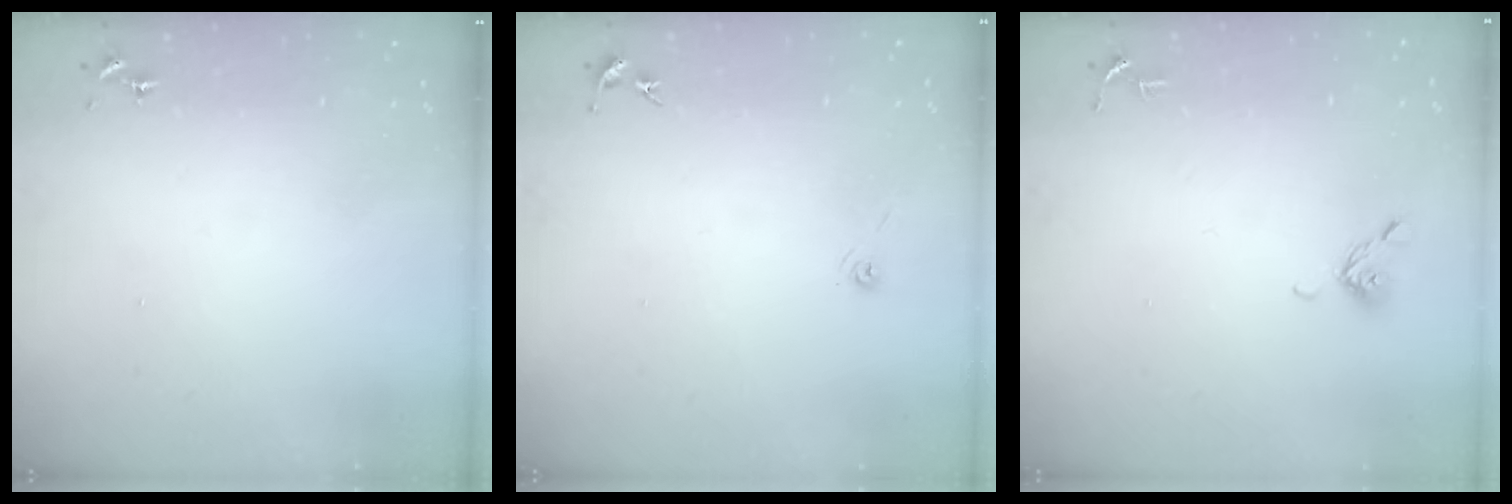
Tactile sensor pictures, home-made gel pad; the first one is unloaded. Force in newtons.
{"total": 3.2, "press": 2.6, "slide": 1.8}
{"total": 5.9, "press": 5.7, "slide": 1.5}